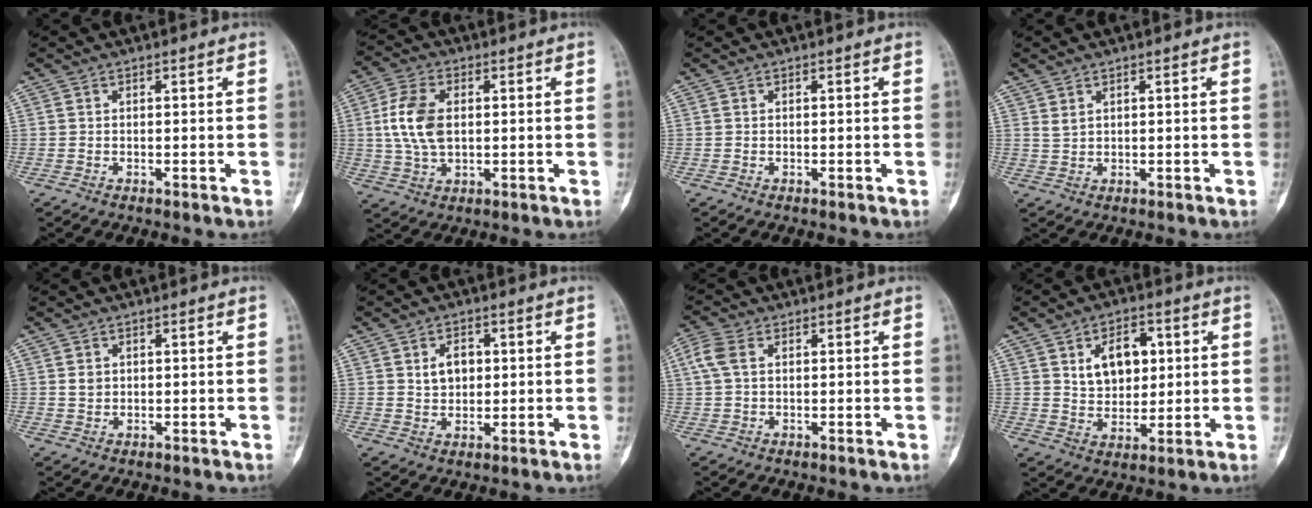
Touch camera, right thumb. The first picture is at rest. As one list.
[{"total": 9.8, "force": [1.1, 6.0, 7.6], "torque": [-0.158, 0.004, 0.024]}, {"total": 0.0}, {"total": 1.6, "force": [1.0, 0.8, 0.9], "torque": [-0.015, -0.004, 0.027]}, {"total": 1.8, "force": [0.4, 1.5, 0.9], "torque": [-0.009, -0.001, 0.011]}, {"total": 4.9, "force": [1.1, 3.6, 3.1], "torque": [-0.030, -0.005, 0.020]}, {"total": 4.7, "force": [1.3, 3.0, 3.4], "torque": [-0.094, 0.014, 0.024]}, {"total": 10.0, "force": [2.9, 6.7, 6.8], "torque": [-0.071, -0.011, 0.053]}]